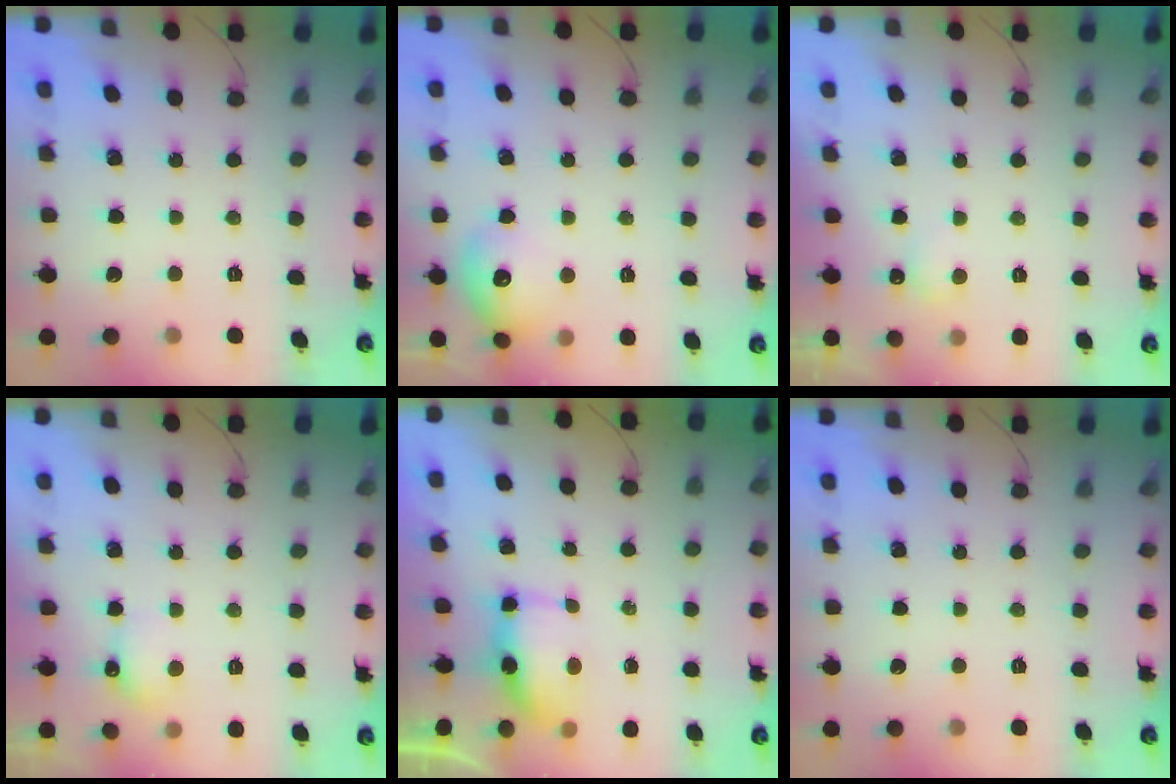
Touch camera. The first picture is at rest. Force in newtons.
{"total": 12.2, "press": 12.2, "slide": 1.1}
{"total": 2.5, "press": 2.4, "slide": 0.5}
{"total": 5.0, "press": 5.0, "slide": 0.9}
{"total": 8.6, "press": 7.0, "slide": 5.0}
{"total": 0.0}